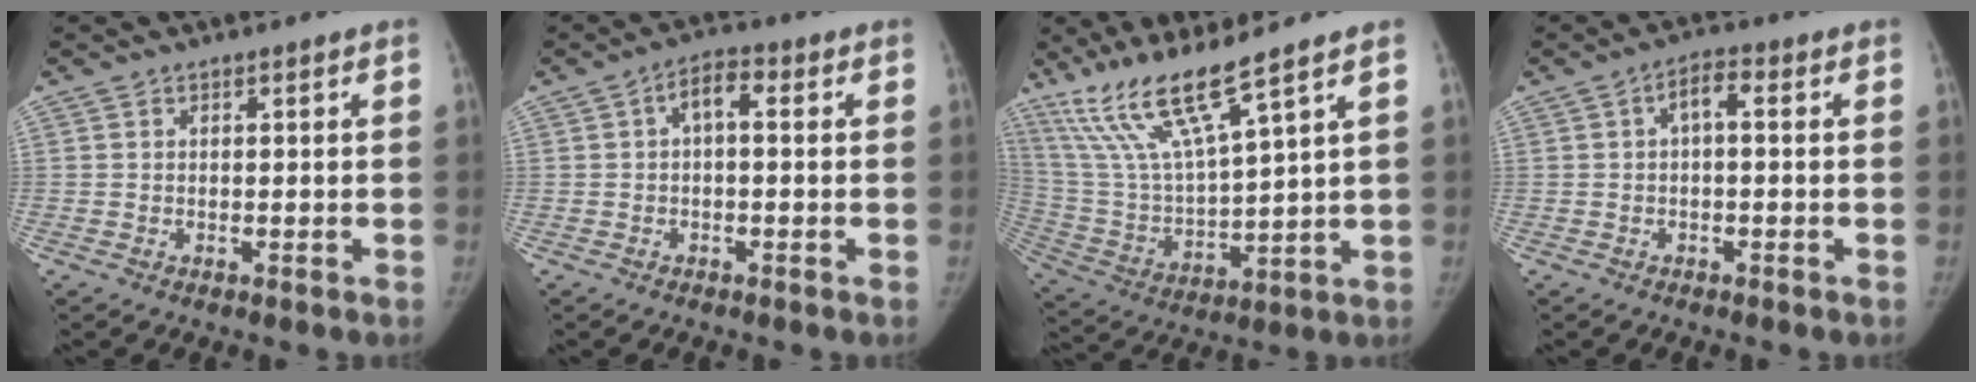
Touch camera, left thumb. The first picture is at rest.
{"total": 4.1, "force": [0.4, 2.1, 3.5], "torque": [-0.047, 0.020, -0.002]}
{"total": 13.7, "force": [10.1, 0.7, 9.3], "torque": [-0.183, -0.052, 0.213]}
{"total": 3.4, "force": [0.1, 1.6, 3.0], "torque": [-0.039, 0.017, -0.004]}